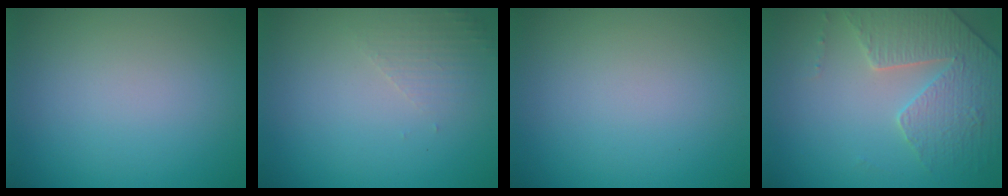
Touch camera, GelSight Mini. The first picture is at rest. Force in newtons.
{"total": 1.6, "press": 1.6, "slide": 0.4}
{"total": 0.0}
{"total": 4.0, "press": 3.9, "slide": 1.0}